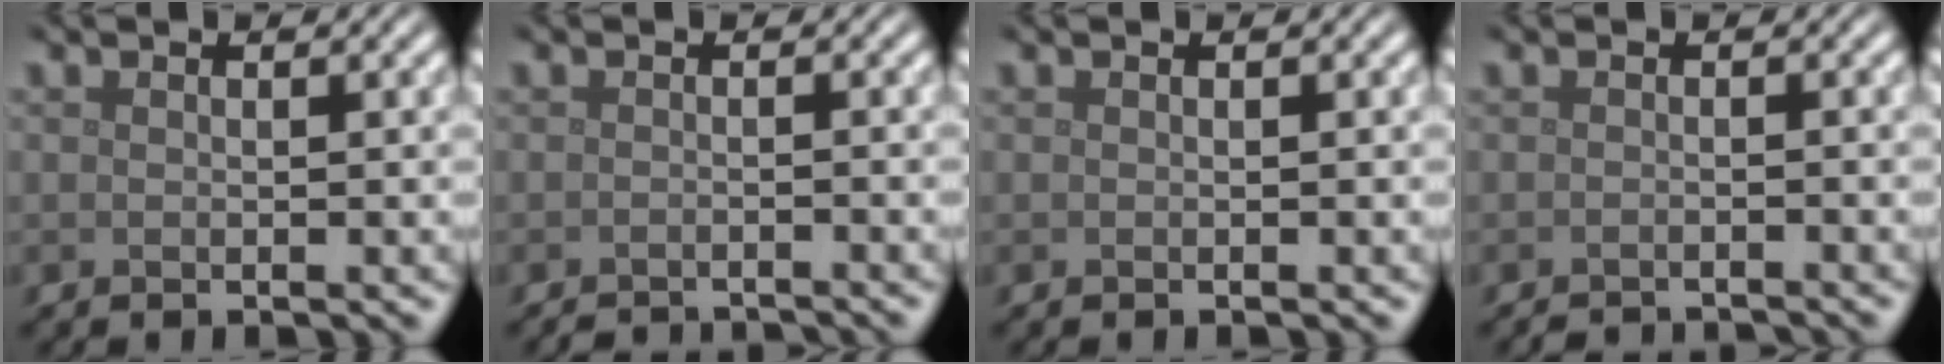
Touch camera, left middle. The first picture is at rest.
{"total": 2.8, "force": [-2.7, 0.3, 0.7], "torque": [-0.009, -0.005, -0.040]}
{"total": 0.0}
{"total": 2.4, "force": [-2.3, 0.3, 0.6], "torque": [-0.001, -0.006, -0.036]}